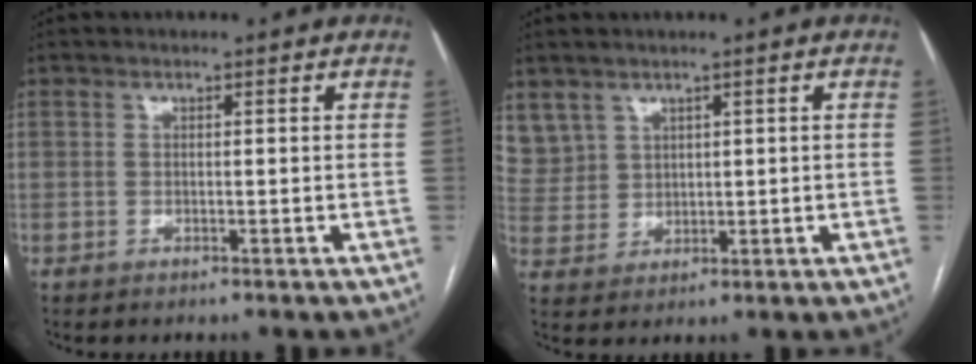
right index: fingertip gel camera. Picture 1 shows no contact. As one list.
[{"total": 7.3, "force": [4.4, 5.7, 1.0], "torque": [-0.036, 0.021, 0.108]}]